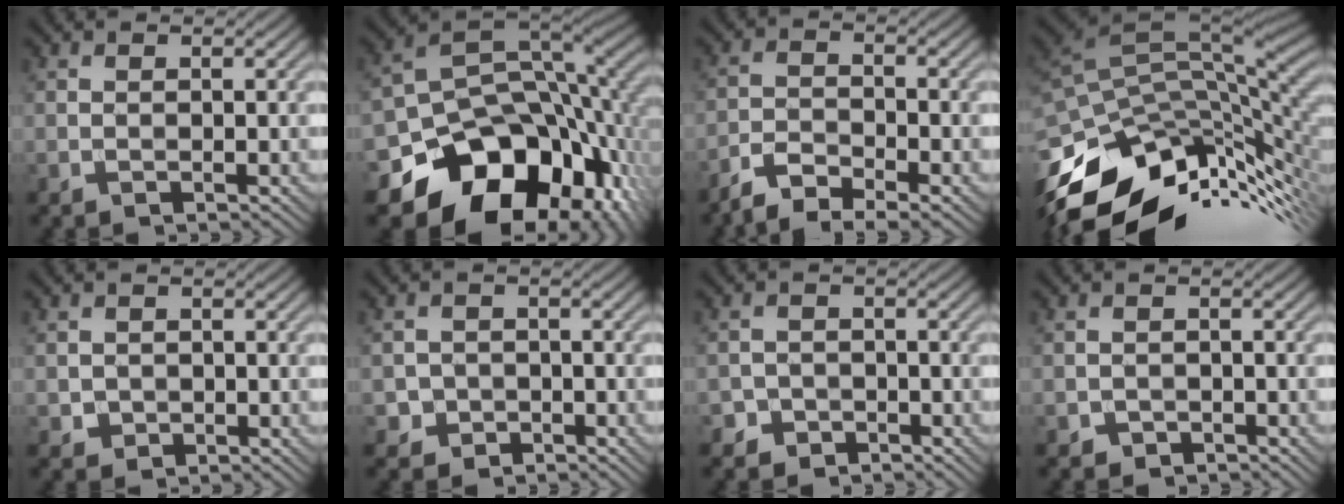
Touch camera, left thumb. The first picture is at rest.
{"total": 16.3, "force": [-8.1, 11.2, 8.6], "torque": [-0.141, -0.049, -0.119]}
{"total": 5.2, "force": [-4.5, 1.1, 2.5], "torque": [-0.054, -0.005, -0.091]}
{"total": 14.7, "force": [-7.5, 6.7, 10.8], "torque": [-0.230, -0.009, -0.133]}
{"total": 1.2, "force": [-0.2, 1.2, 0.0], "torque": [-0.008, -0.007, -0.003]}
{"total": 2.3, "force": [-1.2, 1.9, -0.1], "torque": [0.006, 0.000, -0.025]}
{"total": 2.0, "force": [-1.5, 1.3, -0.2], "torque": [0.008, 0.004, -0.031]}
{"total": 1.2, "force": [-1.0, 0.6, -0.3], "torque": [0.007, -0.001, -0.020]}